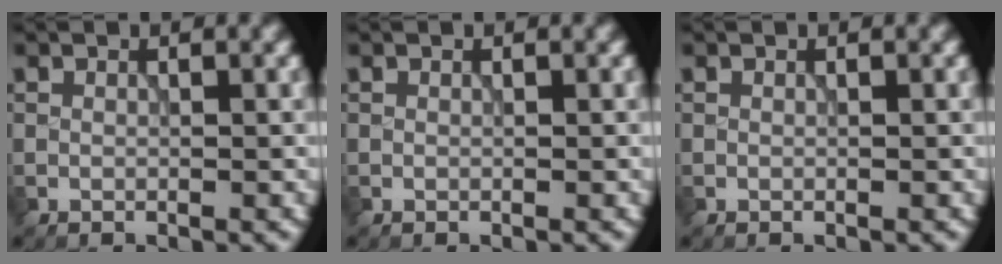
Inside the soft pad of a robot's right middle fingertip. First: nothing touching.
{"total": 0.0}
{"total": 0.0}